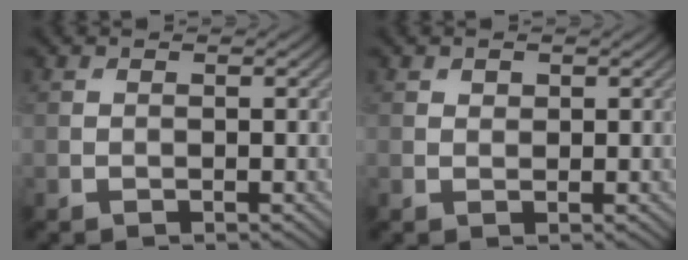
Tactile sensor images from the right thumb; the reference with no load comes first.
{"total": 0.7, "force": [0.5, 0.5, 0.2], "torque": [-0.003, -0.004, 0.009]}